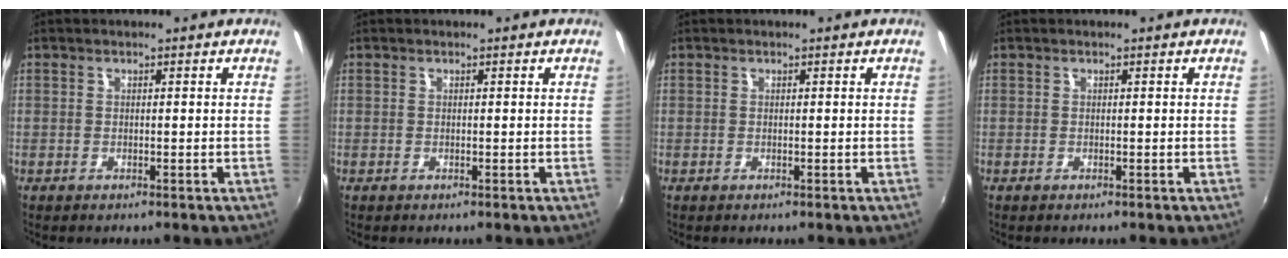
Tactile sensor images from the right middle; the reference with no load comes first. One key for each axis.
{"total": 0.0}
{"total": 0.0}
{"total": 0.0}